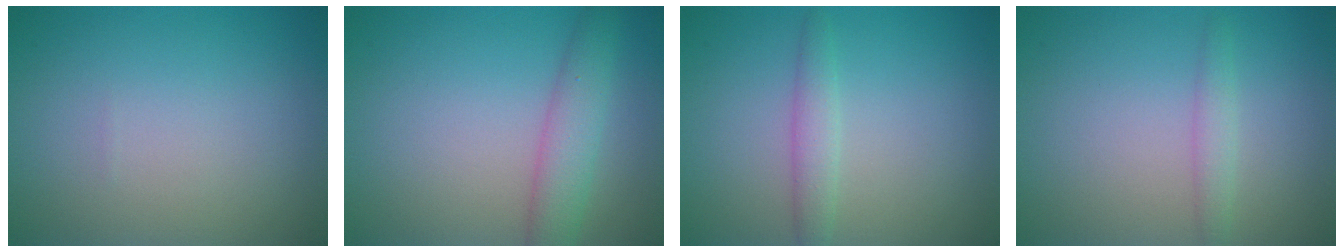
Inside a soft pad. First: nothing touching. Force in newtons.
{"total": 3.5, "press": 3.5, "slide": 0.1}
{"total": 1.8, "press": 1.8, "slide": 0.1}
{"total": 1.4, "press": 1.4, "slide": 0.0}